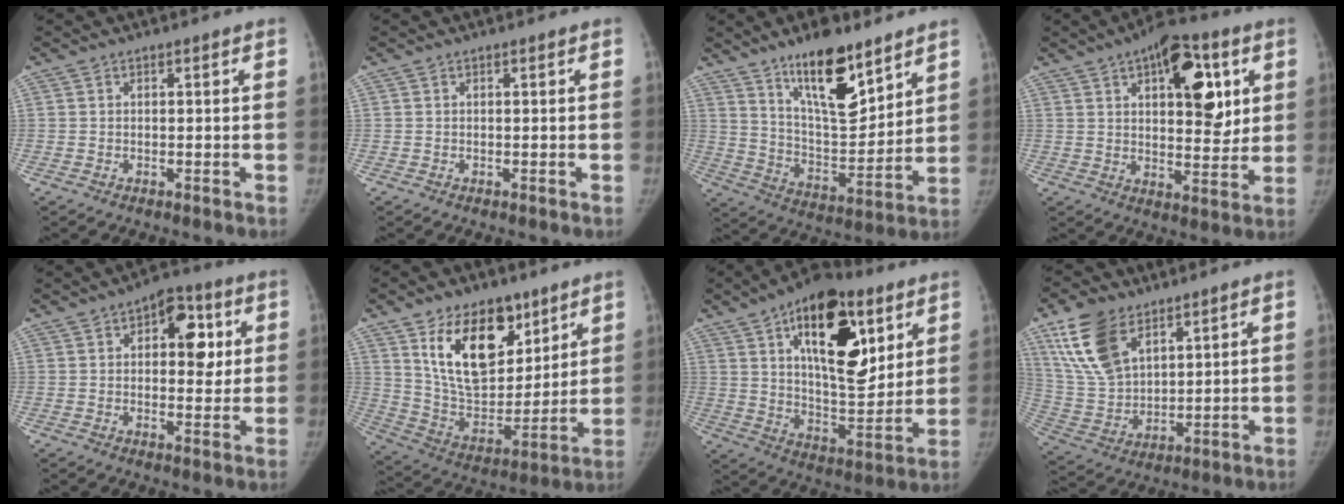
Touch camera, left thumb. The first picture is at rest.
{"total": 0.0}
{"total": 16.5, "force": [11.0, 5.8, 10.9], "torque": [-0.144, -0.076, 0.196]}
{"total": 16.6, "force": [6.1, 8.0, 13.2], "torque": [-0.136, -0.014, 0.087]}
{"total": 10.4, "force": [2.9, 5.9, 8.0], "torque": [-0.060, 0.003, 0.033]}
{"total": 19.7, "force": [10.4, 11.6, 12.1], "torque": [-0.148, -0.058, 0.194]}
{"total": 23.4, "force": [10.0, 11.4, 17.8], "torque": [-0.231, -0.040, 0.161]}
{"total": 14.8, "force": [8.5, 8.4, 8.8], "torque": [-0.155, -0.028, 0.178]}